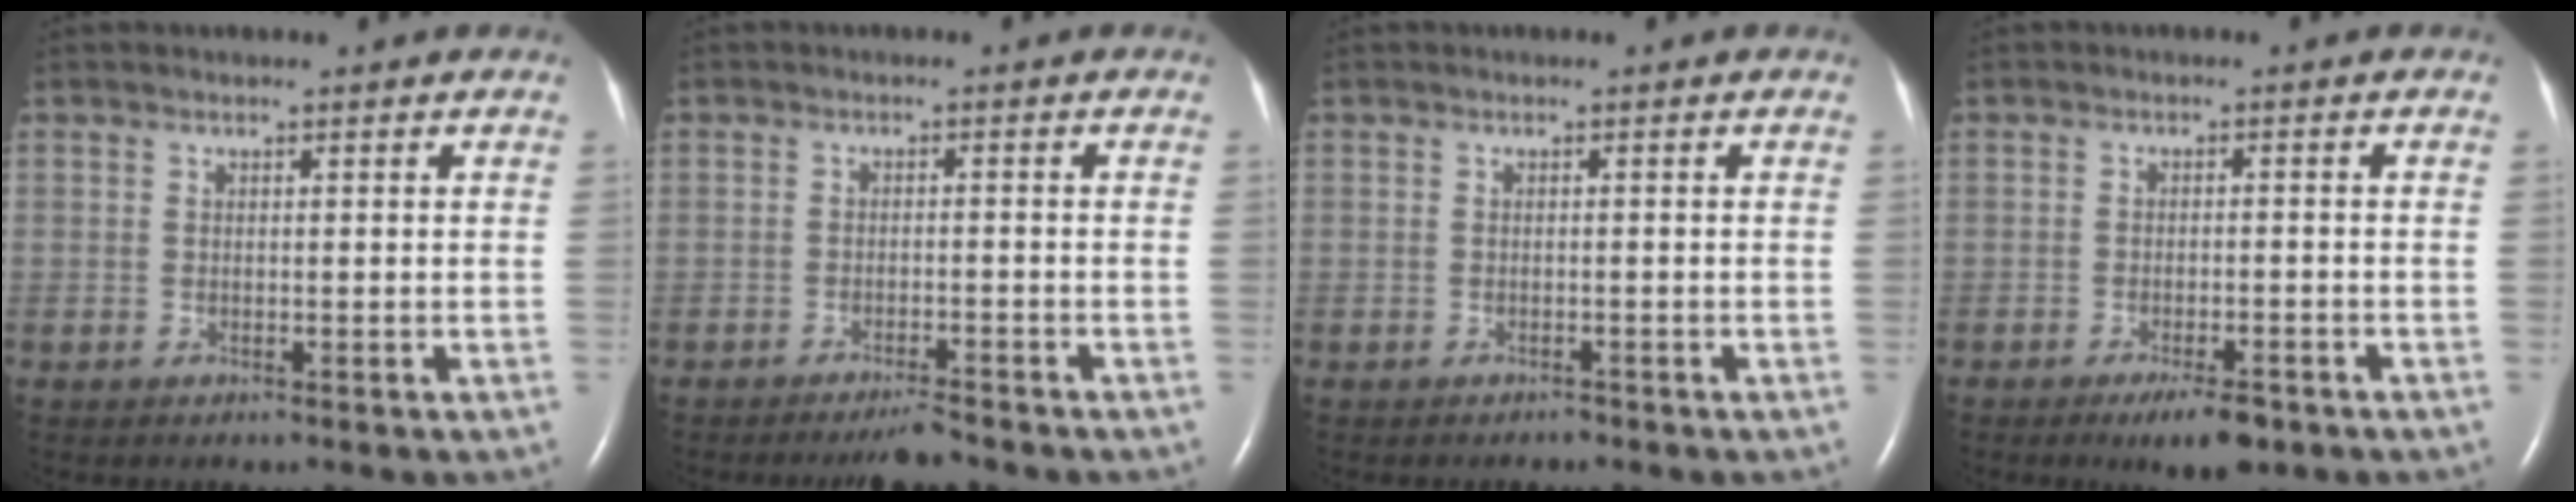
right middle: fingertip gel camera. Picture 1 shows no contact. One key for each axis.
{"total": 3.0, "fx": -2.8, "fy": -0.1, "fz": 1.1, "tx": -0.021, "ty": -0.010, "tz": -0.046}
{"total": 0.6, "fx": -0.6, "fy": 0.2, "fz": 0.1, "tx": -0.005, "ty": -0.001, "tz": -0.009}
{"total": 5.2, "fx": -3.4, "fy": 1.4, "fz": 3.6, "tx": -0.059, "ty": -0.006, "tz": -0.047}